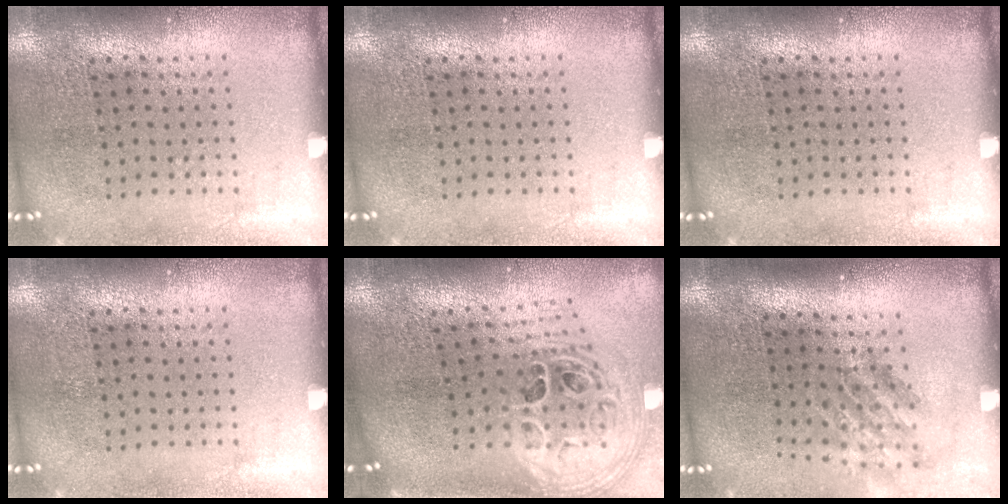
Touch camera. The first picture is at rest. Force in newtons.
{"total": 0.0}
{"total": 0.0}
{"total": 0.0}
{"total": 2.8, "press": 2.0, "slide": 1.9}
{"total": 1.8, "press": 1.2, "slide": 1.3}